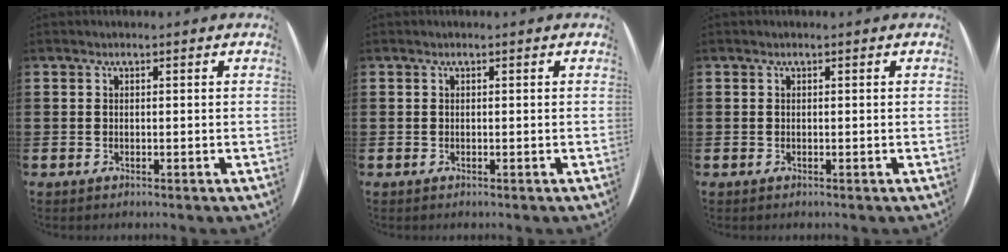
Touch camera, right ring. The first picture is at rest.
{"total": 0.0}
{"total": 0.0}